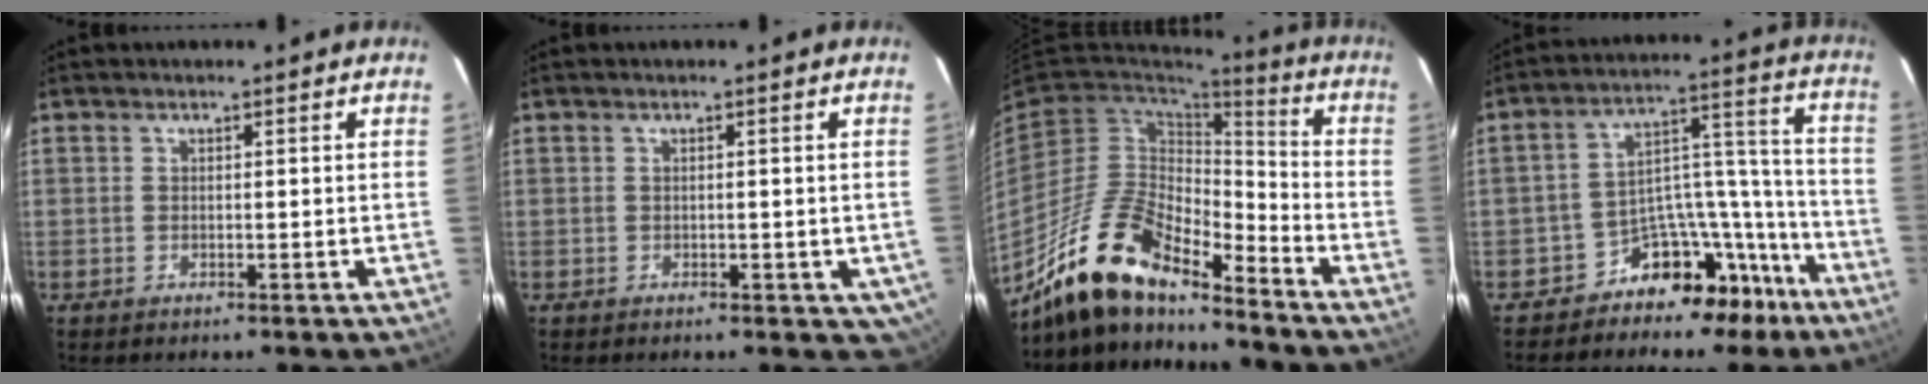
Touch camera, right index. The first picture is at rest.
{"total": 3.1, "force": [-0.8, 2.4, 1.8], "torque": [-0.010, 0.005, -0.001]}
{"total": 17.6, "force": [-14.1, 5.4, 9.0], "torque": [-0.178, -0.004, -0.265]}
{"total": 12.4, "force": [-10.0, 6.9, 2.8], "torque": [-0.027, 0.082, -0.148]}